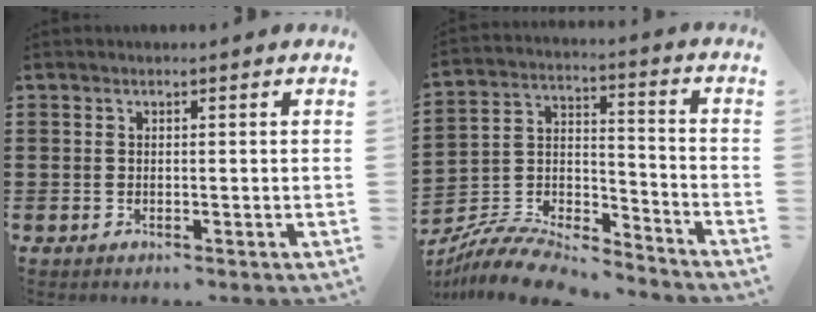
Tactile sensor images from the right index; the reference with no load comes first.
{"total": 8.9, "force": [-8.6, 1.5, 2.0], "torque": [-0.045, 0.013, -0.172]}